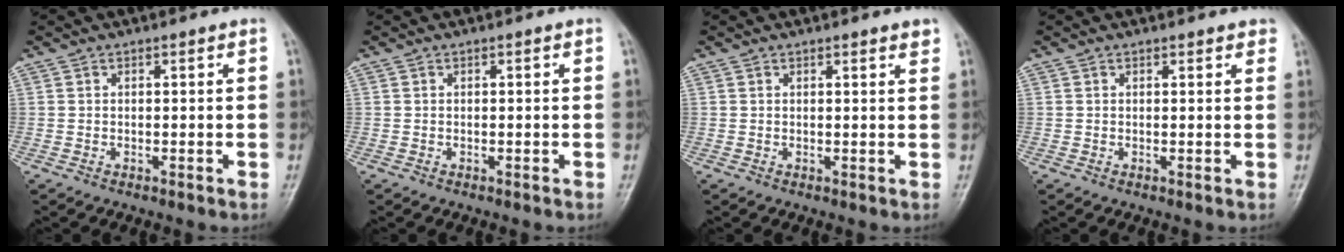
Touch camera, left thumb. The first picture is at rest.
{"total": 0.0}
{"total": 1.6, "force": [1.3, 0.2, 0.8], "torque": [-0.005, -0.005, 0.016]}
{"total": 1.6, "force": [1.3, 0.6, 0.7], "torque": [0.003, -0.001, 0.011]}